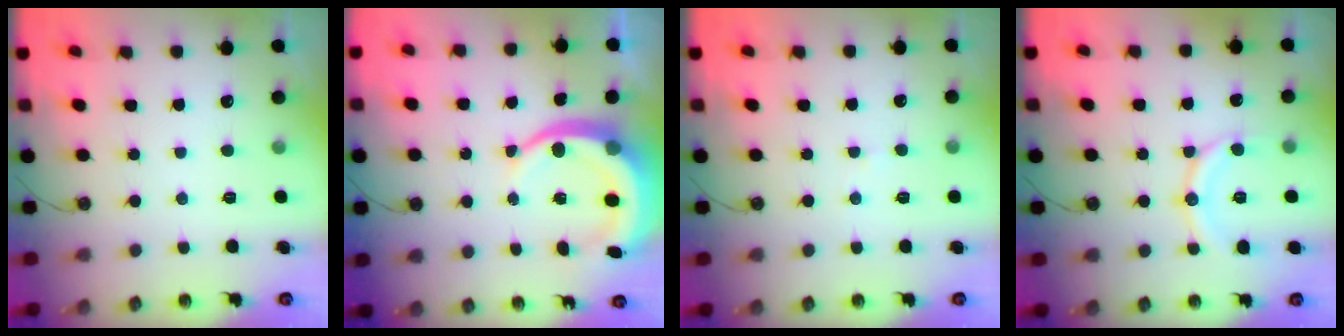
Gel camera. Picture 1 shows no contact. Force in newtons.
{"total": 11.3, "press": 11.2, "slide": 1.3}
{"total": 5.9, "press": 5.8, "slide": 0.6}
{"total": 11.9, "press": 11.8, "slide": 0.9}